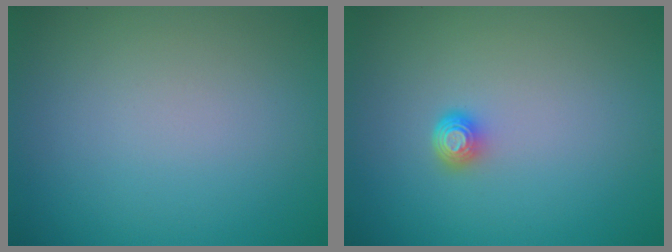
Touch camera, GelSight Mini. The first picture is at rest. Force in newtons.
{"total": 1.5, "press": 1.1, "slide": 1.0}